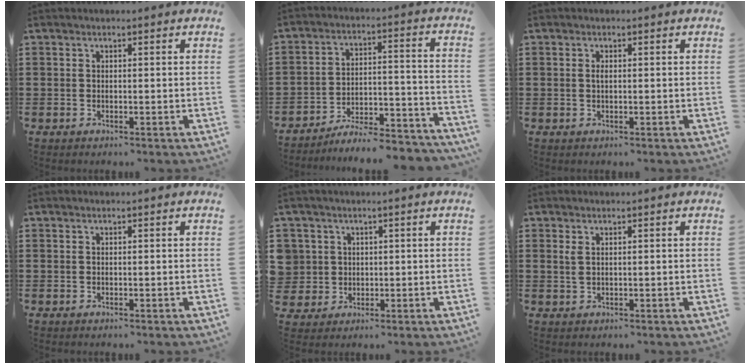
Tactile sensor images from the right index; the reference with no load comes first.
{"total": 6.6, "force": [-6.2, 0.4, 2.1], "torque": [-0.028, 0.002, -0.121]}
{"total": 0.8, "force": [0.1, 0.2, 0.7], "torque": [-0.015, 0.000, 0.001]}
{"total": 0.0}
{"total": 3.5, "force": [0.8, 3.4, -0.1], "torque": [-0.018, 0.014, 0.015]}
{"total": 1.2, "force": [0.5, 0.5, 1.0], "torque": [-0.022, 0.002, 0.009]}